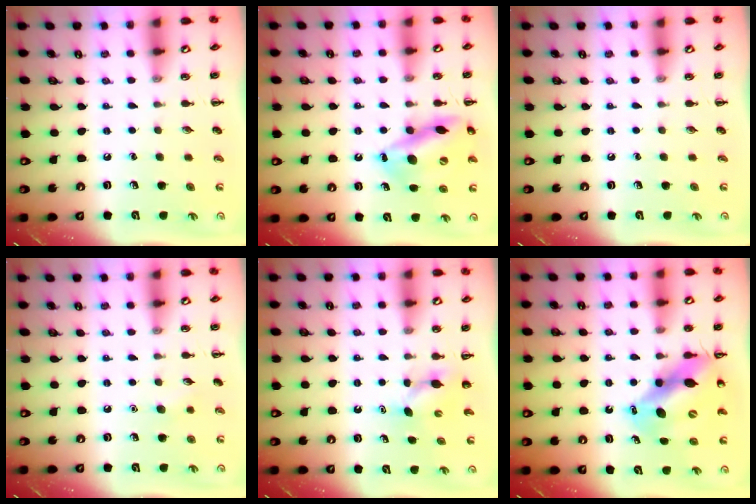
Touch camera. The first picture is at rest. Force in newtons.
{"total": 16.1, "press": 15.7, "slide": 3.3}
{"total": 0.0}
{"total": 4.7, "press": 4.6, "slide": 1.3}
{"total": 3.8, "press": 3.6, "slide": 1.0}
{"total": 12.6, "press": 12.1, "slide": 3.8}